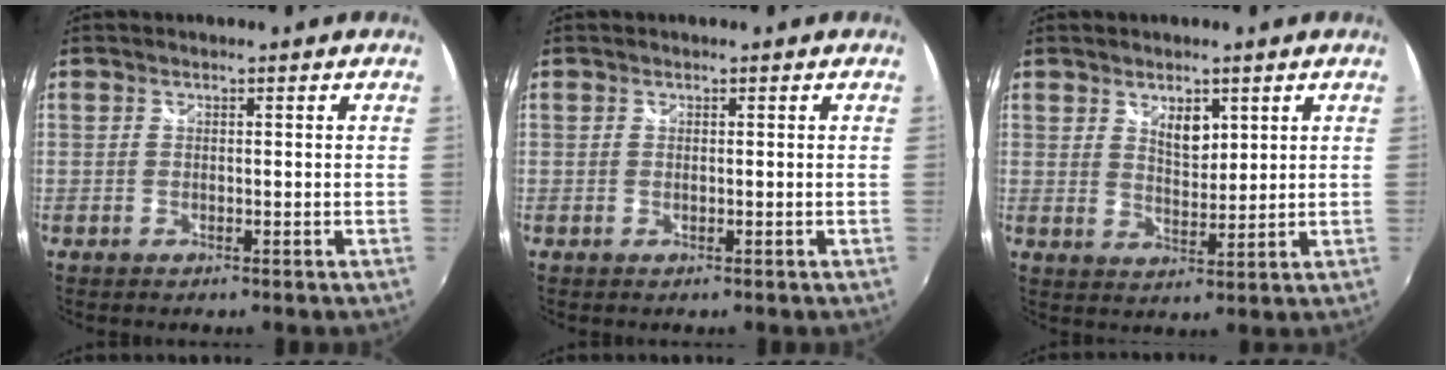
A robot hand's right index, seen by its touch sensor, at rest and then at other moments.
{"total": 0.0}
{"total": 4.6, "force": [2.4, 2.4, 3.1], "torque": [-0.044, -0.001, 0.042]}